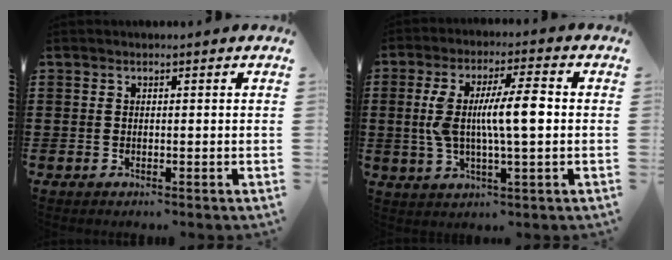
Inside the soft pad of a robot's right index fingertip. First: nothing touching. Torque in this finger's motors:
{"motor_torque": [1.21, -0.92, 0.65, 0.21]}